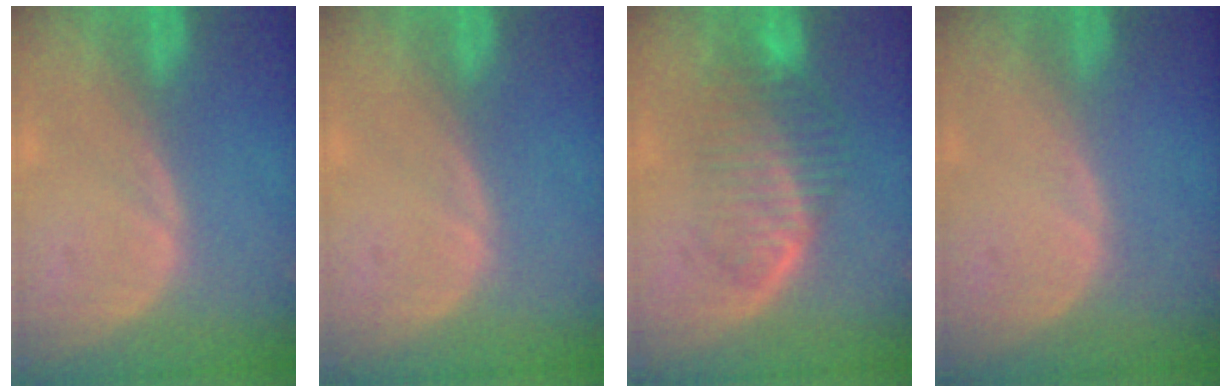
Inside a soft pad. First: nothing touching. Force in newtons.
{"total": 0.0}
{"total": 7.2, "press": 6.6, "slide": 2.7}
{"total": 0.0}